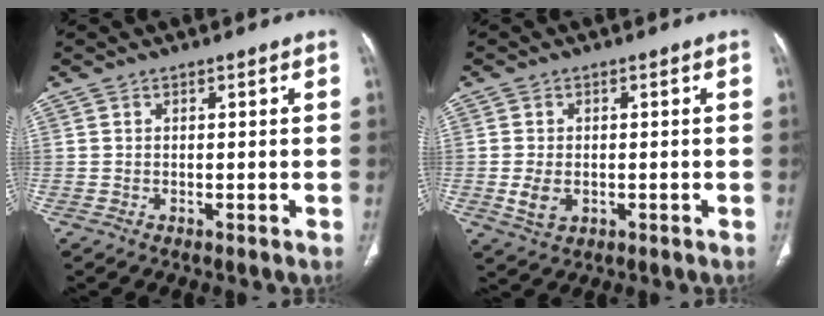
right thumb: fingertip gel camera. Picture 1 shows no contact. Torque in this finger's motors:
{"motor_torque": [-0.15, 0.34, 0.42, 0.33, 0.13]}